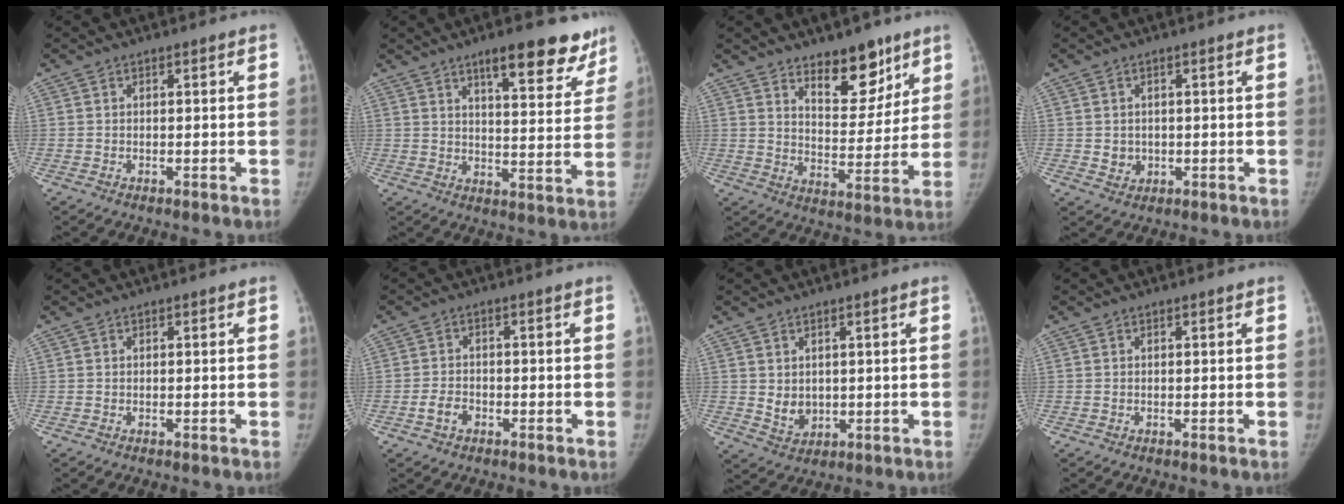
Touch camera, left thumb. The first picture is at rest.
{"total": 14.2, "force": [9.8, 4.4, 9.3], "torque": [-0.074, -0.055, 0.133]}
{"total": 12.0, "force": [8.3, 5.6, 6.6], "torque": [-0.054, -0.061, 0.133]}
{"total": 2.6, "force": [0.0, 2.4, 1.1], "torque": [-0.009, -0.001, 0.008]}
{"total": 0.0}
{"total": 3.2, "force": [-1.5, 2.2, 1.7], "torque": [-0.031, 0.013, -0.026]}
{"total": 4.1, "force": [0.7, 3.2, 2.5], "torque": [-0.028, -0.014, 0.026]}
{"total": 0.0}